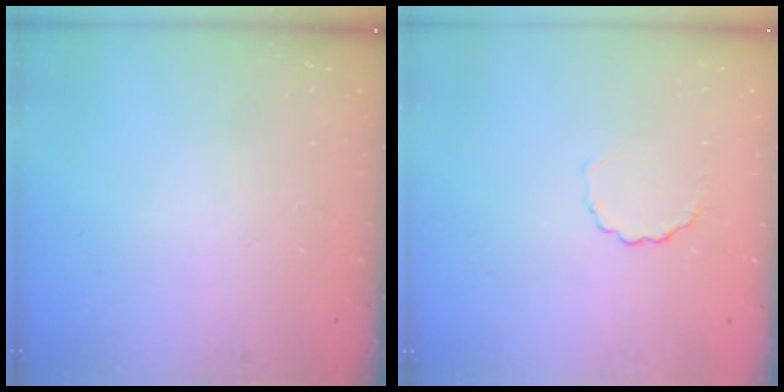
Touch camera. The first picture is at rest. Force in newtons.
{"total": 2.7, "press": 2.5, "slide": 1.0}